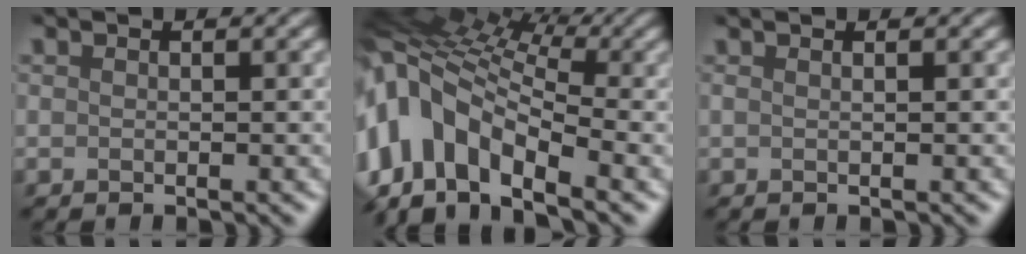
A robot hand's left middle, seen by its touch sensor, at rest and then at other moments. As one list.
[{"total": 11.0, "force": [-3.7, 6.6, 8.0], "torque": [-0.192, 0.018, -0.055]}, {"total": 1.5, "force": [0.8, 0.8, 1.1], "torque": [-0.002, 0.016, -0.007]}]